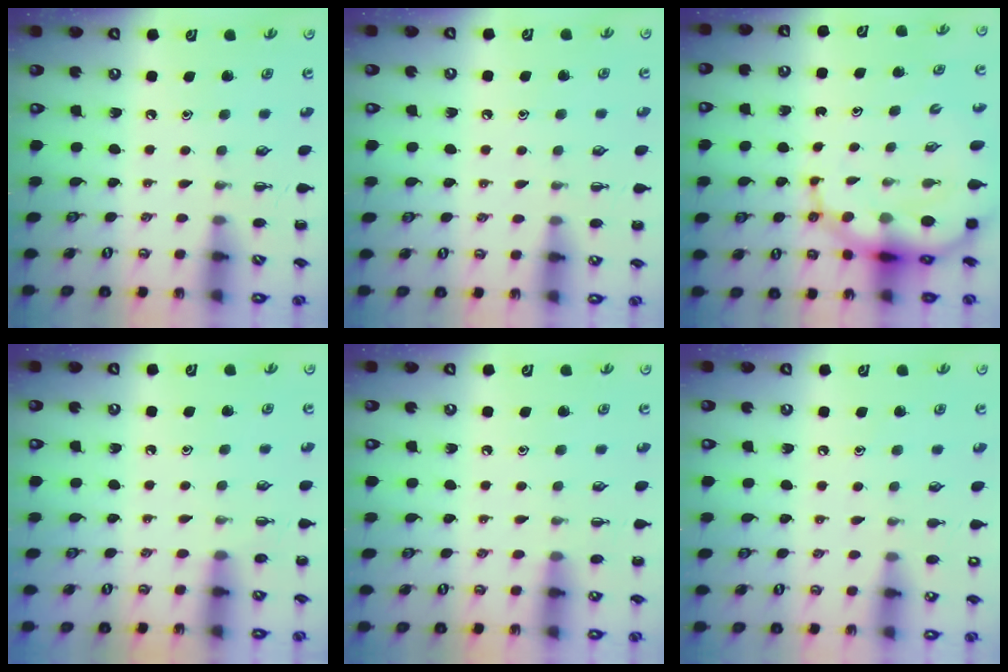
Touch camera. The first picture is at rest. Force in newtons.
{"total": 6.0, "press": 5.8, "slide": 1.6}
{"total": 12.4, "press": 12.0, "slide": 3.2}
{"total": 6.0, "press": 5.8, "slide": 1.5}
{"total": 5.9, "press": 5.5, "slide": 2.0}
{"total": 5.1, "press": 4.9, "slide": 1.5}